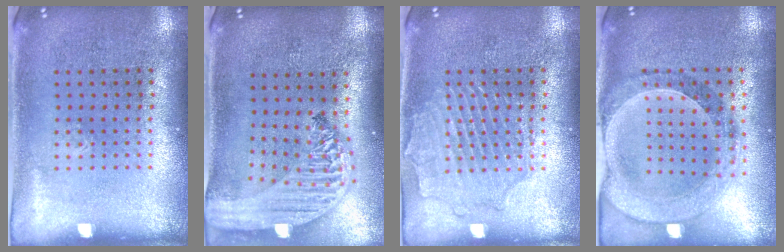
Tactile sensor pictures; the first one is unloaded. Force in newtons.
{"total": 2.7, "press": 2.2, "slide": 1.5}
{"total": 2.1, "press": 2.1, "slide": 0.2}
{"total": 1.5, "press": 1.5, "slide": 0.3}